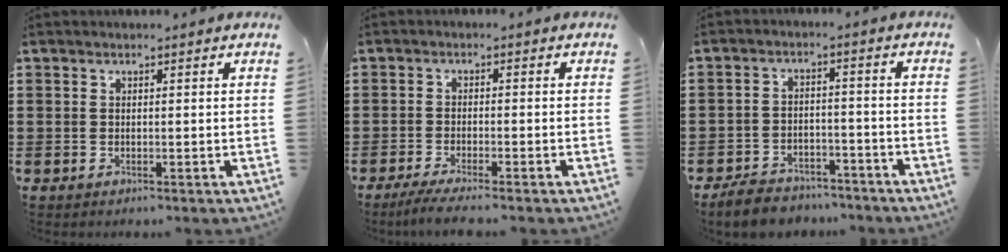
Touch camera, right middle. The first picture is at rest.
{"total": 2.4, "force": [-1.9, -0.3, 1.4], "torque": [-0.032, -0.006, -0.037]}
{"total": 4.6, "force": [-4.4, 0.9, 0.5], "torque": [-0.020, 0.008, -0.092]}